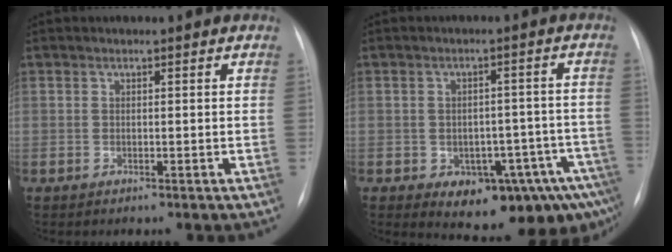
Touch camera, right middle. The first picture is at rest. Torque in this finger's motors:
{"motor_torque": [-0.15, -0.11, 0.05, 0.02]}